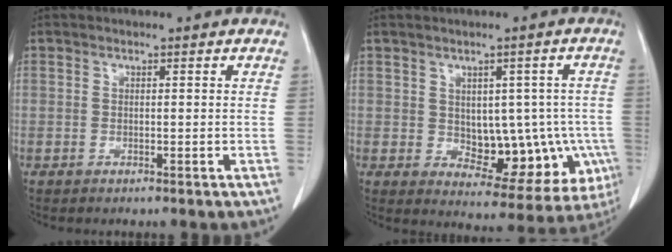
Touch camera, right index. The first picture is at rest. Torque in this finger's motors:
{"motor_torque": [0.32, 0.03, 0.14, 0.03]}